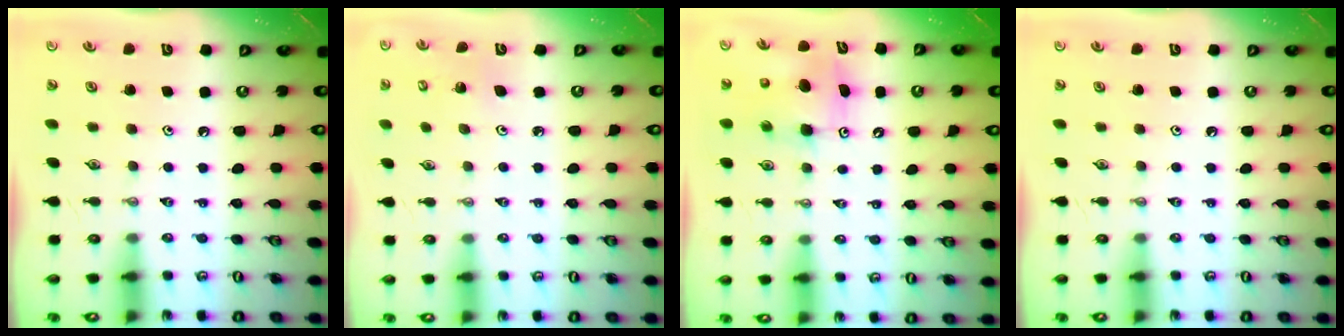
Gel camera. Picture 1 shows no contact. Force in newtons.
{"total": 4.4, "press": 4.1, "slide": 1.4}
{"total": 8.0, "press": 7.8, "slide": 1.9}
{"total": 0.0}